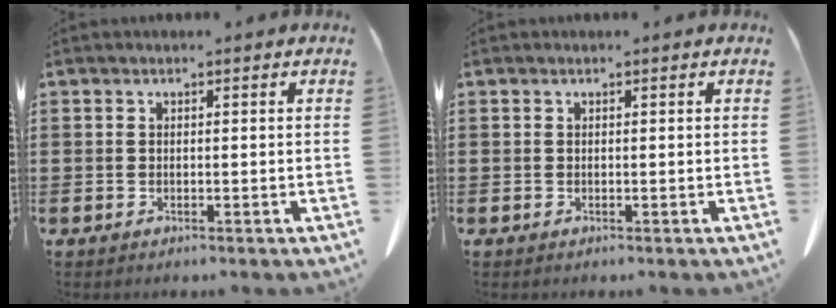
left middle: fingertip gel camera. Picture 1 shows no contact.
{"total": 0.0}